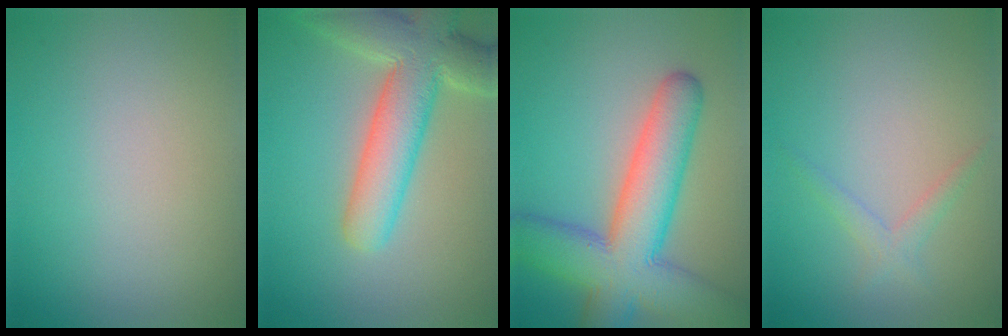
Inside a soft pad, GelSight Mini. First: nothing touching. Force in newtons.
{"total": 8.2, "press": 8.1, "slide": 0.8}
{"total": 10.3, "press": 10.3, "slide": 0.2}
{"total": 1.5, "press": 1.5, "slide": 0.1}